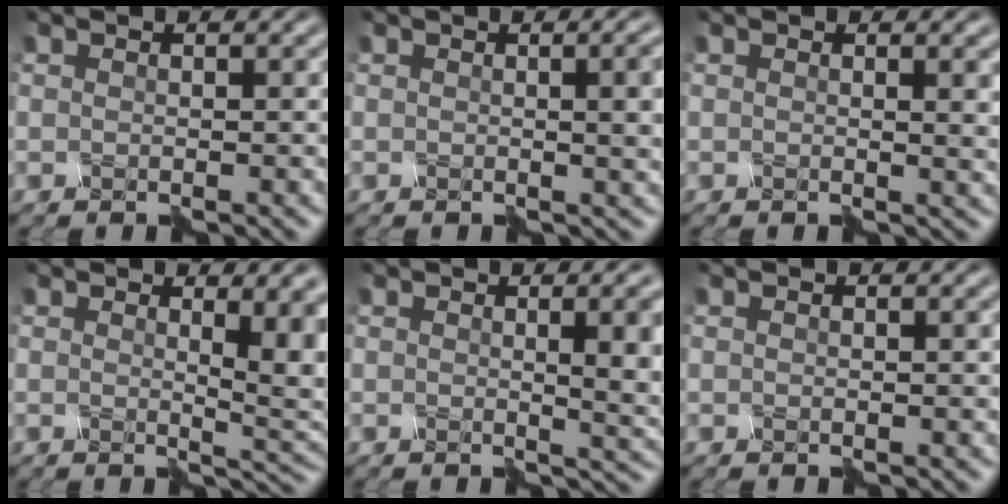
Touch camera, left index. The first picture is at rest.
{"total": 3.5, "force": [0.4, 0.9, 3.4], "torque": [-0.020, 0.001, 0.006]}
{"total": 1.6, "force": [0.9, 0.2, 1.3], "torque": [-0.017, -0.001, 0.016]}
{"total": 5.9, "force": [1.4, 2.2, 5.3], "torque": [-0.046, -0.004, 0.027]}
{"total": 4.9, "force": [0.5, 1.3, 4.7], "torque": [-0.047, -0.006, 0.010]}
{"total": 0.0}